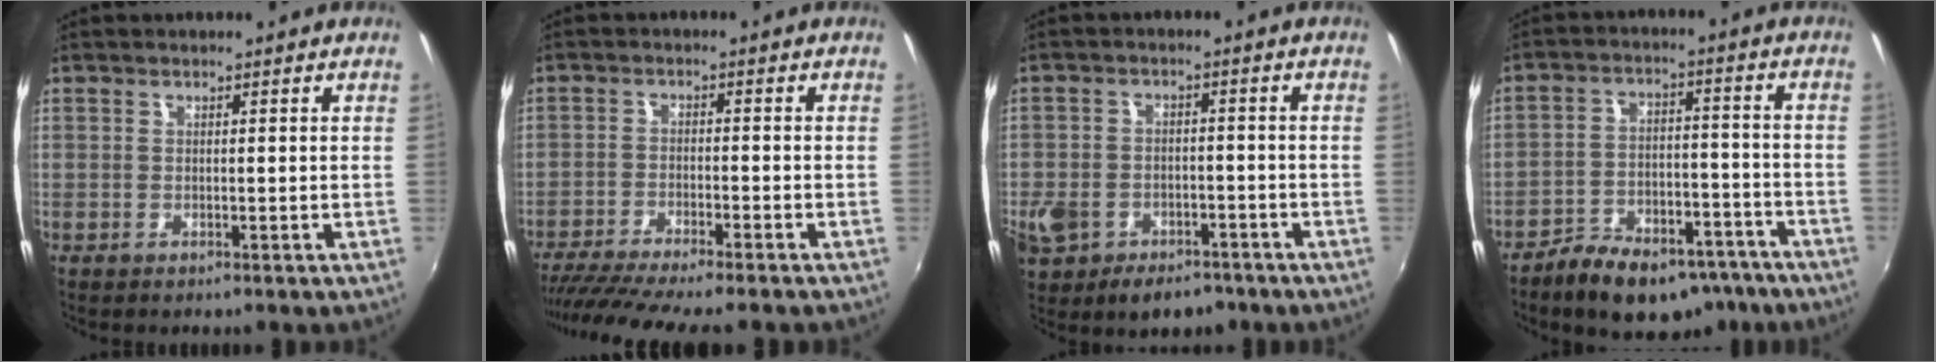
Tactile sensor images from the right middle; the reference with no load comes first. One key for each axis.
{"total": 10.9, "fx": -9.5, "fy": 0.0, "fz": 5.3, "tx": -0.119, "ty": -0.031, "tz": -0.156}
{"total": 12.4, "fx": -6.3, "fy": 8.9, "fz": 5.8, "tx": -0.165, "ty": -0.005, "tz": -0.091}
{"total": 16.4, "fx": -12.1, "fy": 7.7, "fz": 8.0, "tx": -0.148, "ty": 0.006, "tz": -0.164}